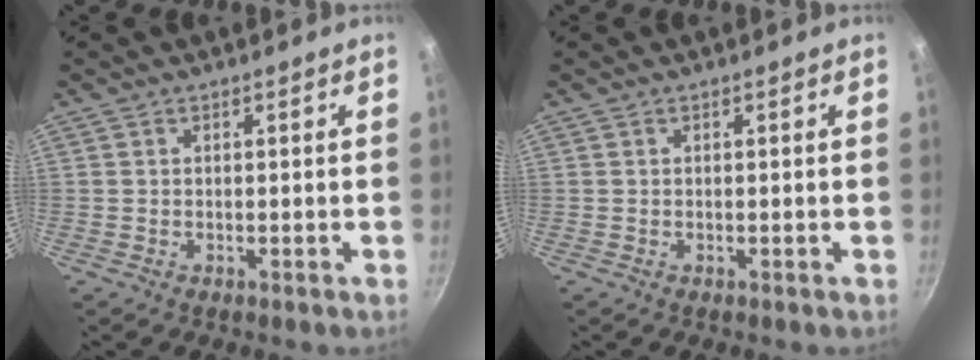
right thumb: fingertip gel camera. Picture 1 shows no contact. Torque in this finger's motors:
{"motor_torque": [-0.08, -0.14, 0.23, -0.14, 0.03]}